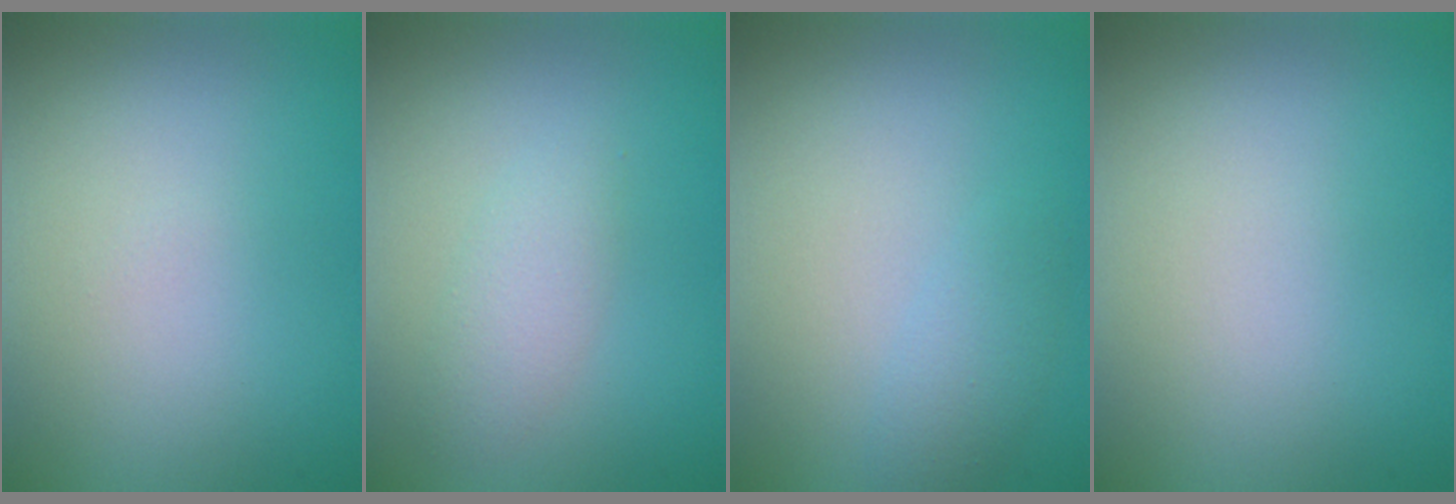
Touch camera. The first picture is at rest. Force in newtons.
{"total": 2.0, "press": 2.0, "slide": 0.2}
{"total": 1.7, "press": 1.7, "slide": 0.1}
{"total": 0.0}